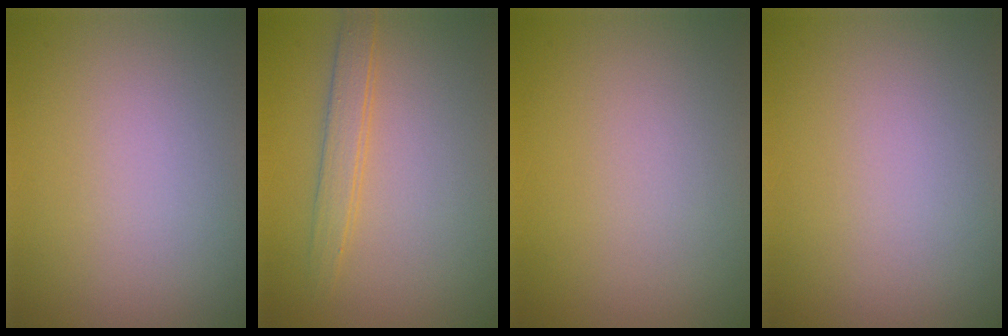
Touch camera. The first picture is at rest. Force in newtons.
{"total": 2.1, "press": 2.1, "slide": 0.1}
{"total": 0.0}
{"total": 0.0}